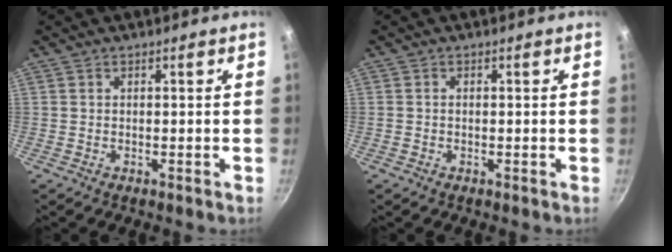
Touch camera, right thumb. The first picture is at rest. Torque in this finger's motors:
{"motor_torque": [0.22, -0.06, -0.16, 0.22, 0.08]}